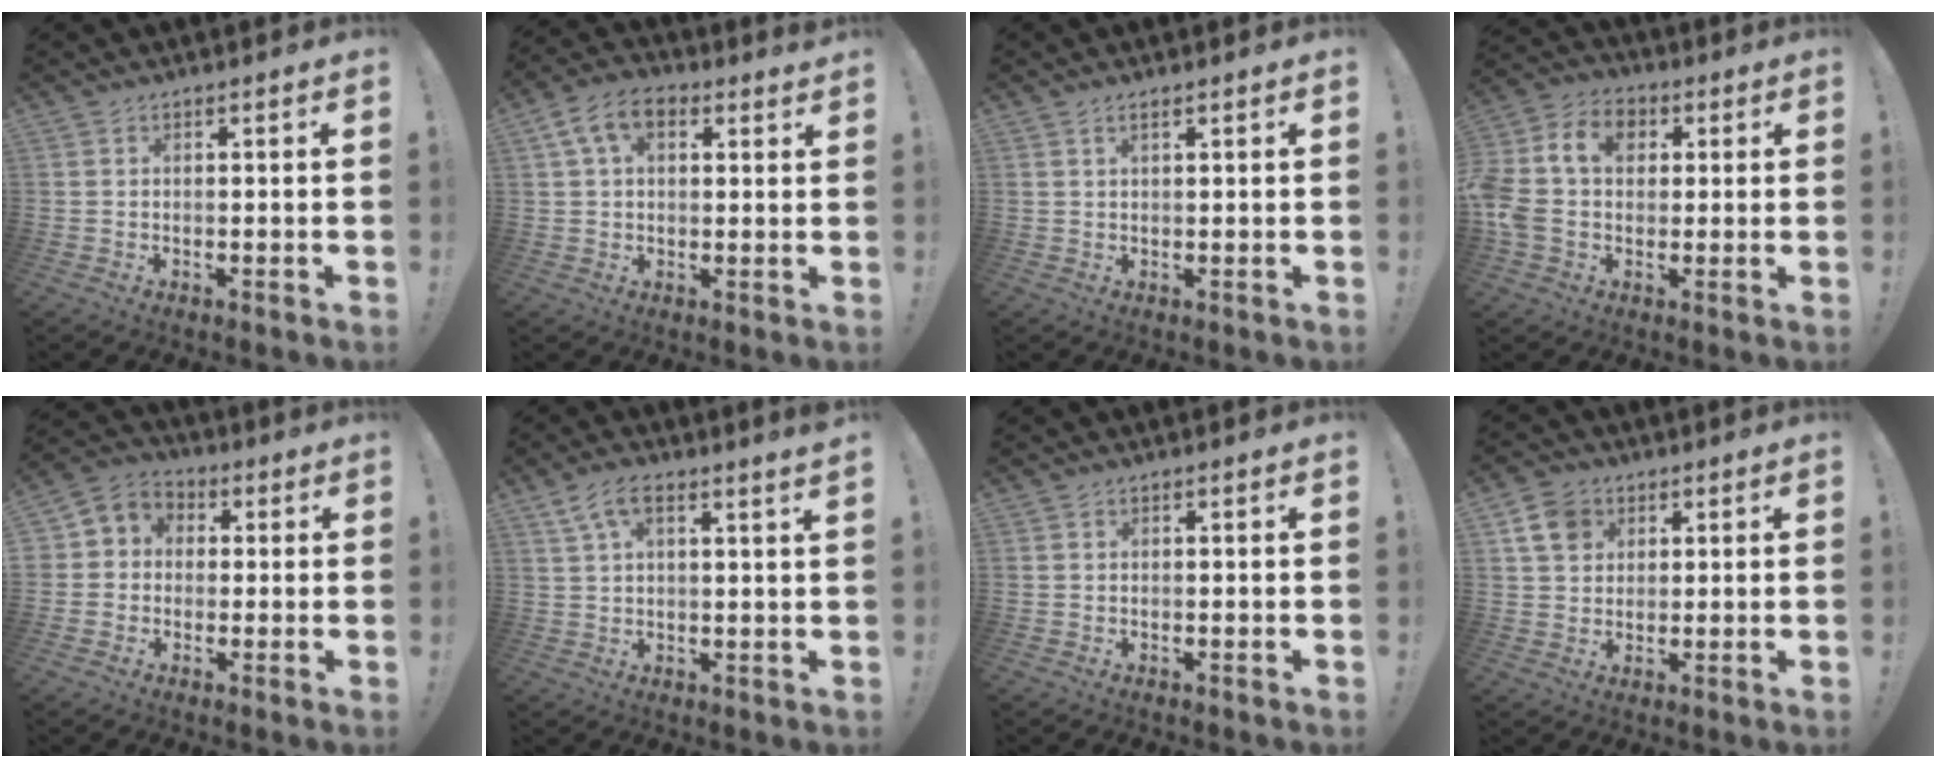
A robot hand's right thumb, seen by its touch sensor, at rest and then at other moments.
{"total": 8.9, "force": [3.7, 5.4, 6.1], "torque": [-0.103, 0.006, 0.070]}
{"total": 1.7, "force": [1.0, 0.4, 1.3], "torque": [-0.029, 0.001, 0.019]}
{"total": 14.5, "force": [1.8, 10.9, 9.4], "torque": [-0.177, 0.021, 0.035]}
{"total": 6.0, "force": [-1.1, 5.7, 1.5], "torque": [-0.017, 0.015, -0.015]}
{"total": 6.6, "force": [4.2, 1.7, 4.8], "torque": [-0.087, -0.012, 0.075]}
{"total": 0.0}
{"total": 8.3, "force": [3.7, 6.6, 3.5], "torque": [-0.051, -0.007, 0.074]}